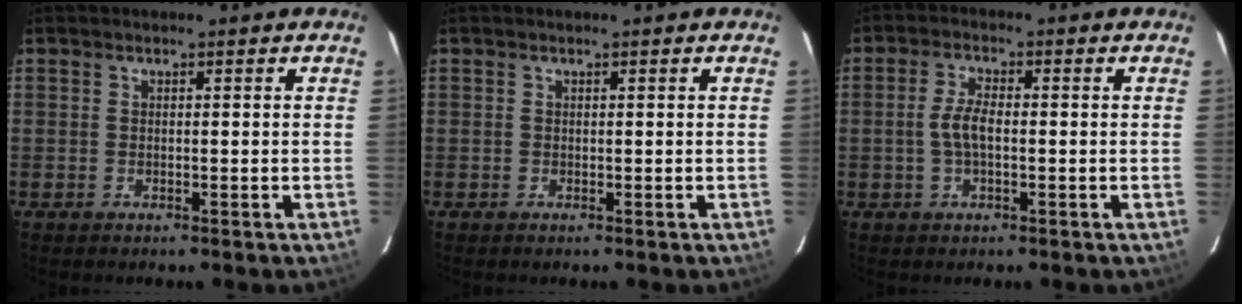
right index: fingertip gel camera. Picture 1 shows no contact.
{"total": 0.0}
{"total": 4.1, "force": [-0.6, 1.5, 3.8], "torque": [-0.081, 0.005, -0.012]}